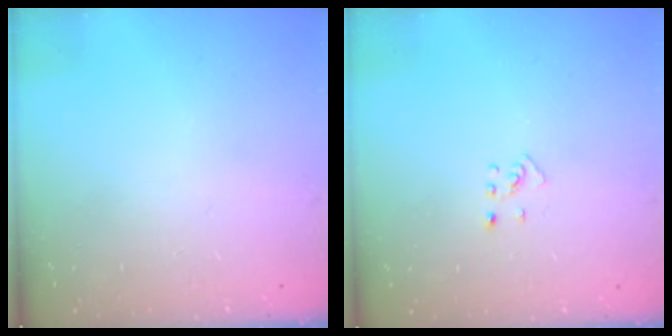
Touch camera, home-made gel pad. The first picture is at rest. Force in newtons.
{"total": 2.7, "press": 2.6, "slide": 0.6}